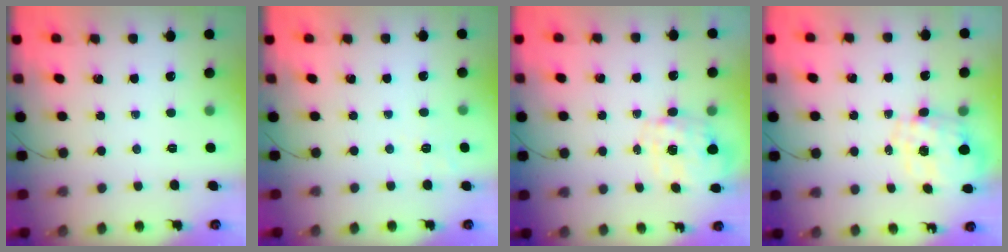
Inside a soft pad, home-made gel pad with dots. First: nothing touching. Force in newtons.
{"total": 4.1, "press": 3.7, "slide": 1.8}
{"total": 2.8, "press": 2.7, "slide": 0.9}
{"total": 2.1, "press": 1.7, "slide": 1.1}